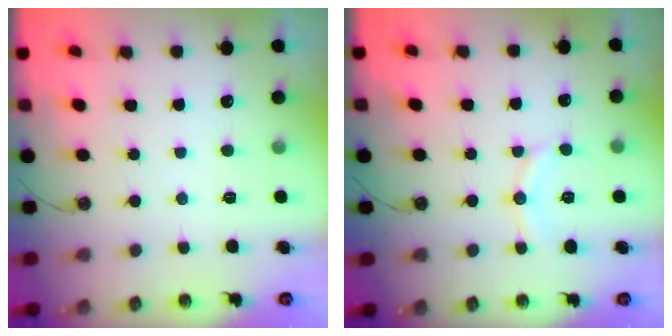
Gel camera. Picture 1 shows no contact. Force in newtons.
{"total": 8.7, "press": 8.7, "slide": 0.7}